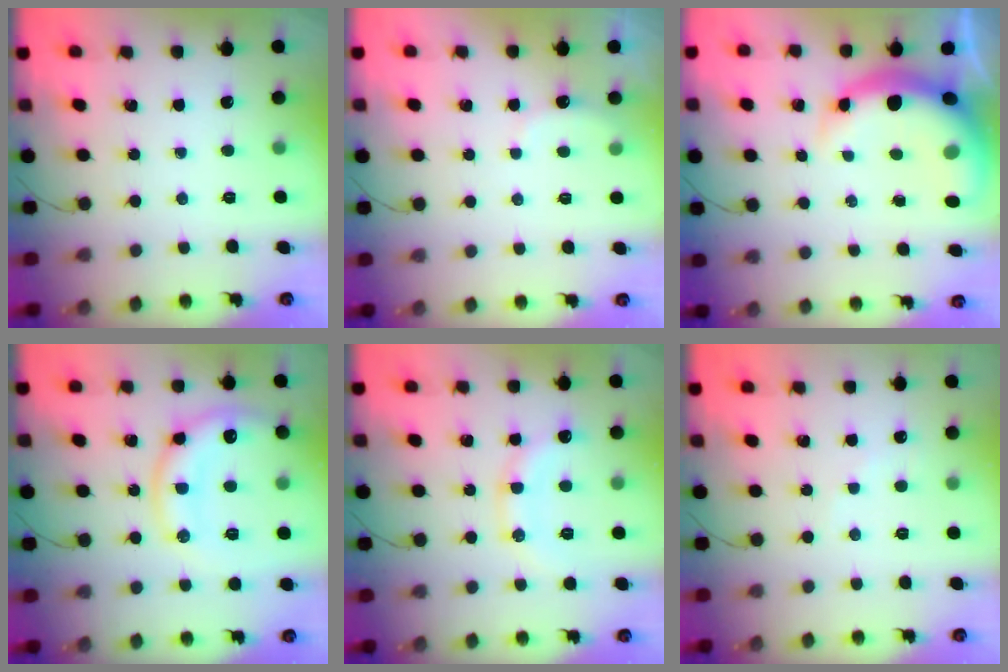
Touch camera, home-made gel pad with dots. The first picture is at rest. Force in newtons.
{"total": 4.0, "press": 3.9, "slide": 0.9}
{"total": 9.9, "press": 9.6, "slide": 2.7}
{"total": 16.3, "press": 16.2, "slide": 1.7}
{"total": 12.5, "press": 12.4, "slide": 1.0}
{"total": 3.4, "press": 3.3, "slide": 1.0}